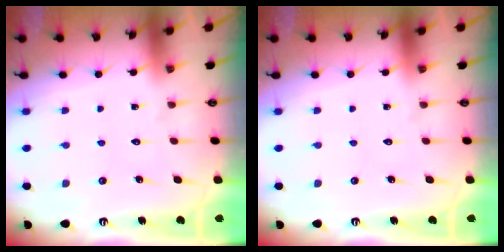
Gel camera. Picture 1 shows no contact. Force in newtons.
{"total": 0.0}